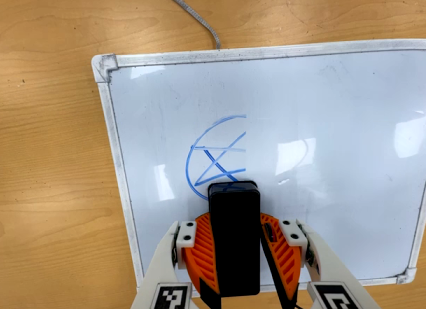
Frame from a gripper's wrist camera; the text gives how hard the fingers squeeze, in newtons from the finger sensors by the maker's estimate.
{"total": 7.3, "left": 7.9, "right": 6.7}